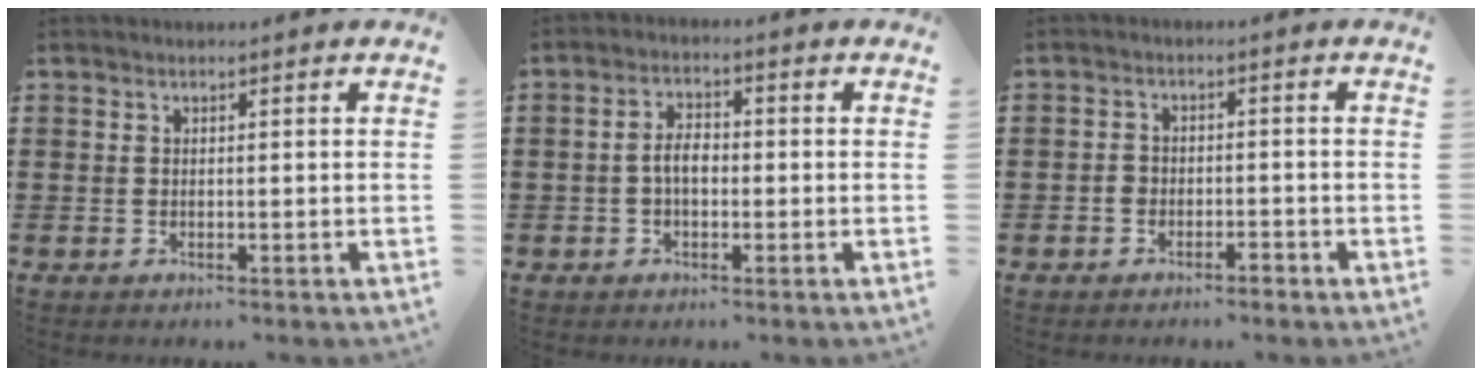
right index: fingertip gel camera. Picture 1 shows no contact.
{"total": 3.3, "force": [-0.3, 1.7, 2.9], "torque": [-0.068, -0.002, -0.011]}
{"total": 1.8, "force": [-1.6, 0.8, 0.5], "torque": [-0.015, 0.002, -0.032]}